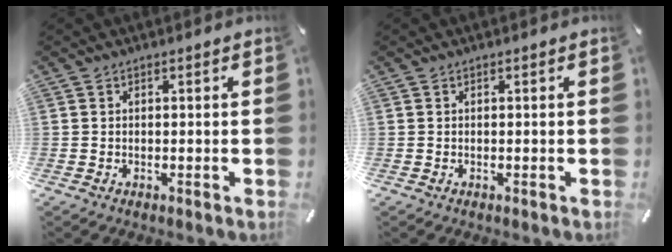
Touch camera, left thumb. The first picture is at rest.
{"total": 0.0}